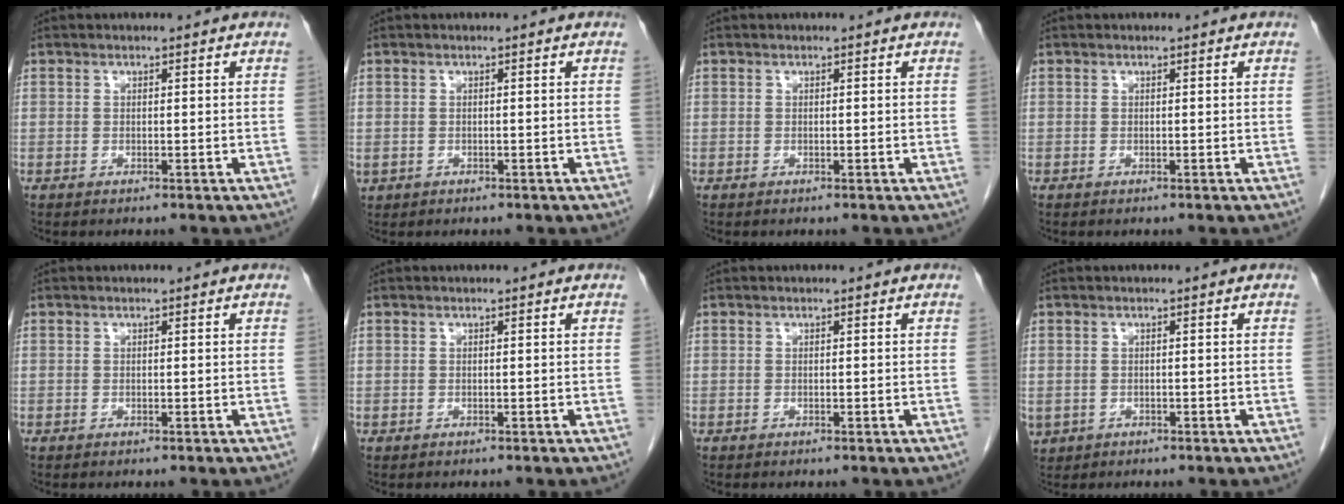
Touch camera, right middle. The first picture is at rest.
{"total": 1.1, "force": [-0.2, 1.0, 0.4], "torque": [-0.011, 0.004, 0.005]}
{"total": 0.0}
{"total": 0.0}
{"total": 0.0}
{"total": 0.0}
{"total": 0.0}
{"total": 3.0, "force": [-1.2, 2.6, 0.9], "torque": [-0.021, -0.001, -0.011]}